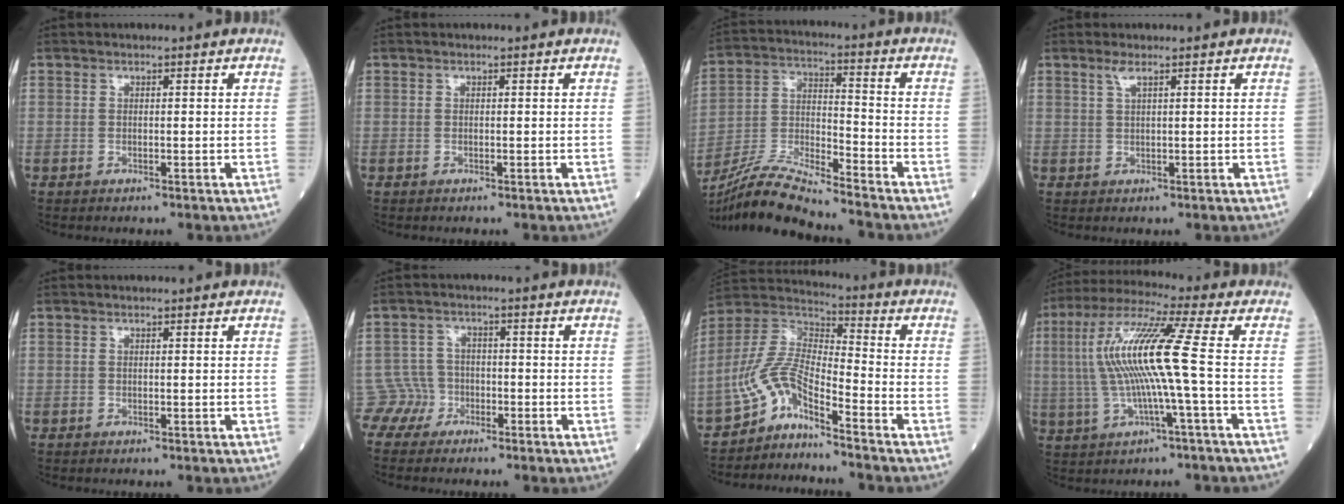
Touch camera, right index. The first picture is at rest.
{"total": 0.0}
{"total": 12.8, "force": [-11.9, -0.5, 4.6], "torque": [-0.092, -0.003, -0.224]}
{"total": 1.6, "force": [1.0, 0.0, 1.2], "torque": [-0.032, 0.004, 0.023]}
{"total": 0.0}
{"total": 3.6, "force": [-2.6, 2.2, -1.1], "torque": [0.021, 0.008, -0.055]}
{"total": 7.9, "force": [-6.3, 1.8, 4.5], "torque": [-0.107, 0.030, -0.127]}
{"total": 13.0, "force": [0.1, -0.7, 13.0], "torque": [-0.267, 0.016, -0.003]}